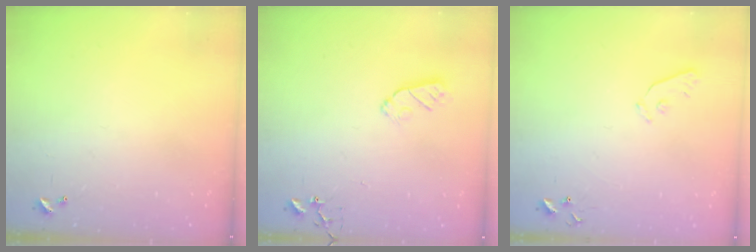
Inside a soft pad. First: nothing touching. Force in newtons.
{"total": 5.5, "press": 5.4, "slide": 0.8}
{"total": 4.9, "press": 4.9, "slide": 0.5}